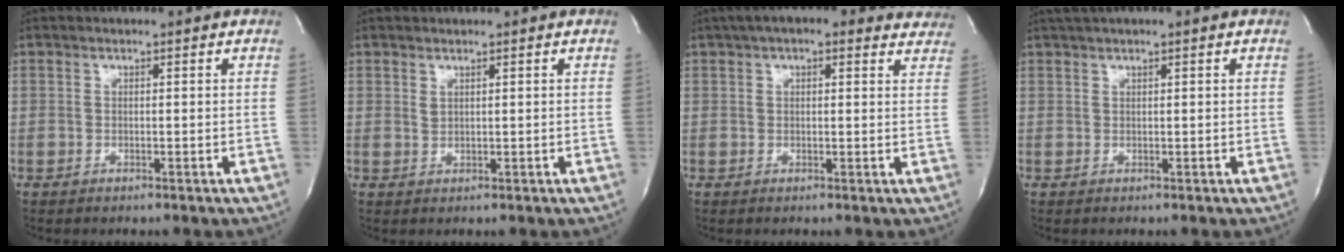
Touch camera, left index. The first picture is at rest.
{"total": 0.8, "force": [0.7, 0.3, 0.3], "torque": [-0.011, -0.008, 0.018]}
{"total": 13.7, "force": [11.2, 4.5, 6.5], "torque": [-0.073, 0.040, 0.130]}
{"total": 2.8, "force": [2.3, -0.2, 1.6], "torque": [-0.025, 0.027, 0.042]}